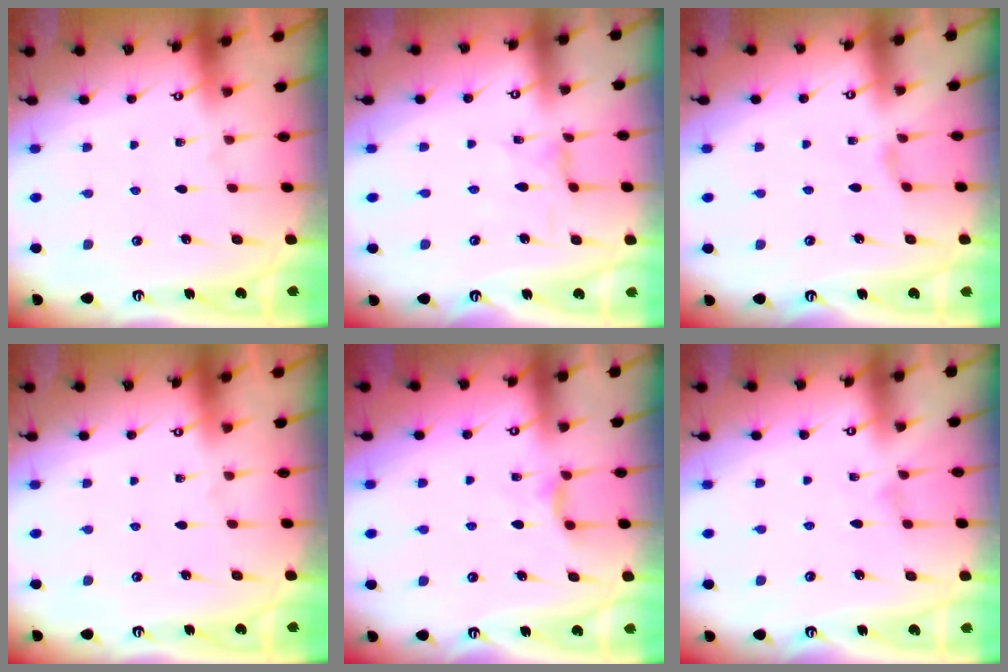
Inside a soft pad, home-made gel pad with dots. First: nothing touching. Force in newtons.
{"total": 1.4, "press": 1.4, "slide": 0.3}
{"total": 1.9, "press": 1.8, "slide": 0.5}
{"total": 0.0}
{"total": 3.7, "press": 3.6, "slide": 0.6}
{"total": 0.0}